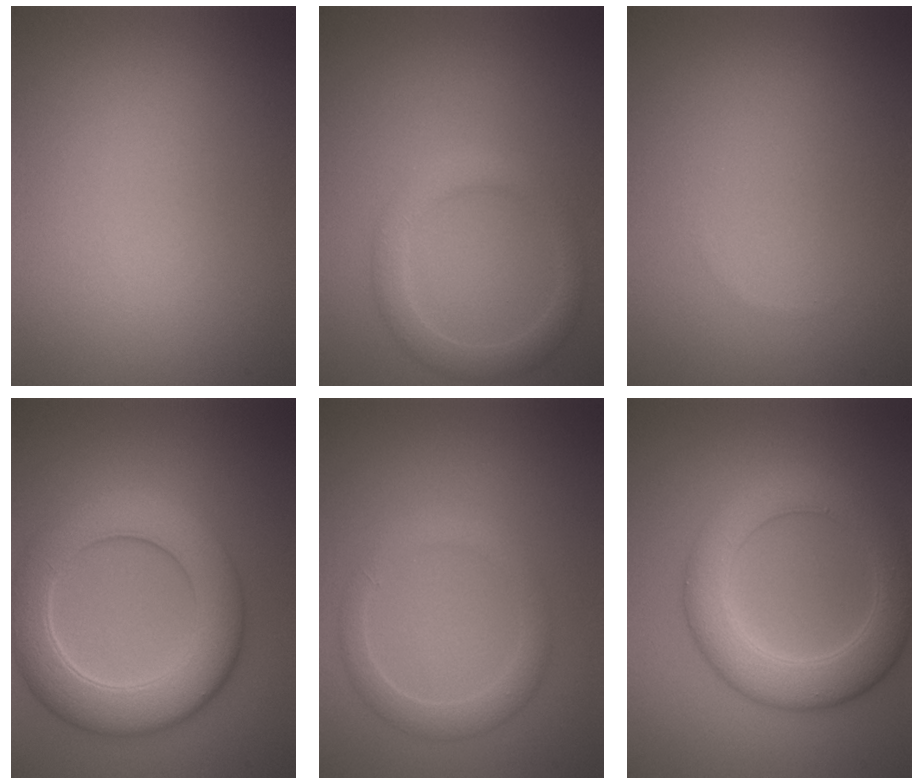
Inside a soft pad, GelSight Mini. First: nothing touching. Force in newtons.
{"total": 2.4, "press": 2.4, "slide": 0.2}
{"total": 0.0}
{"total": 7.9, "press": 7.9, "slide": 0.6}
{"total": 2.3, "press": 2.3, "slide": 0.0}
{"total": 5.9, "press": 5.9, "slide": 0.0}